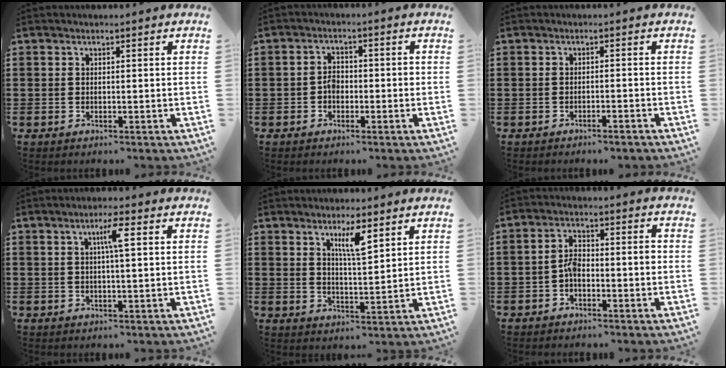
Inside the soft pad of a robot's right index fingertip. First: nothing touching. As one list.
[{"total": 2.7, "force": [-0.8, 1.9, 1.8], "torque": [-0.036, 0.005, -0.017]}, {"total": 1.2, "force": [-1.1, -0.2, 0.5], "torque": [-0.010, -0.001, -0.020]}, {"total": 3.9, "force": [1.0, 0.2, 3.7], "torque": [-0.065, 0.001, 0.011]}, {"total": 5.0, "force": [3.0, 0.9, 3.9], "torque": [-0.075, 0.002, 0.048]}, {"total": 4.0, "force": [-1.2, 1.8, 3.4], "torque": [-0.061, 0.009, -0.024]}]